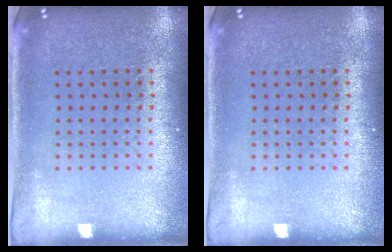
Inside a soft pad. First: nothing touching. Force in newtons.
{"total": 0.0}